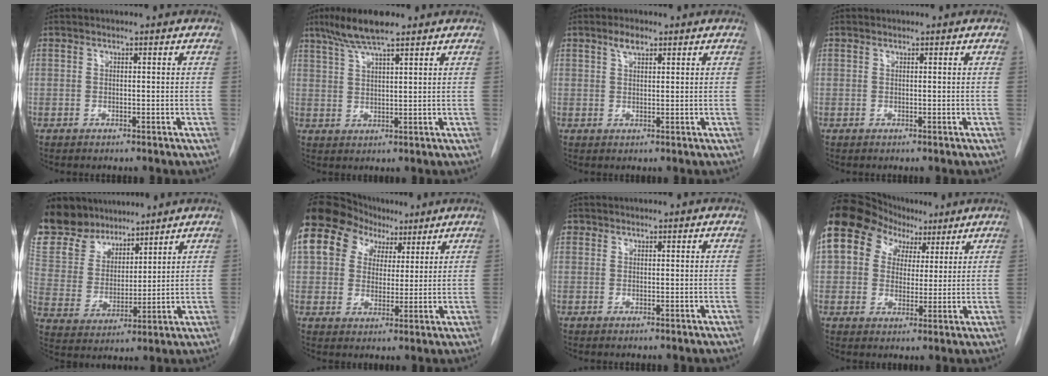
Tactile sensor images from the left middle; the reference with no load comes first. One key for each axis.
{"total": 7.5, "fx": 5.5, "fy": 0.7, "fz": 5.0, "tx": -0.102, "ty": 0.011, "tz": 0.099}
{"total": 2.1, "fx": 1.4, "fy": 0.8, "fz": 1.4, "tx": -0.032, "ty": 0.004, "tz": 0.028}
{"total": 0.0}
{"total": 16.5, "fx": 13.9, "fy": 7.9, "fz": 4.1, "tx": -0.101, "ty": 0.026, "tz": 0.267}
{"total": 21.8, "fx": 10.7, "fy": 16.5, "fz": 9.2, "tx": -0.257, "ty": 0.101, "tz": 0.201}
{"total": 0.6, "fx": 0.2, "fy": 0.5, "fz": 0.1, "tx": 0.001, "ty": 0.001, "tz": 0.001}
{"total": 13.9, "fx": 6.9, "fy": 10.5, "fz": 5.8, "tx": -0.106, "ty": 0.065, "tz": 0.118}